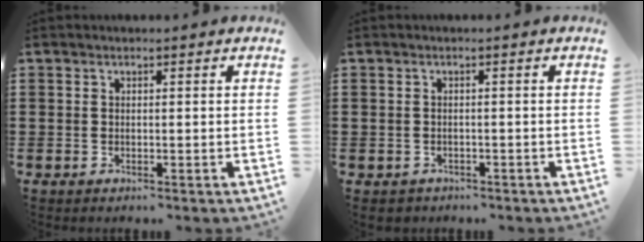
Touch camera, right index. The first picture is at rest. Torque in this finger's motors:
{"motor_torque": [-0.37, 0.35, -0.75, -0.21]}